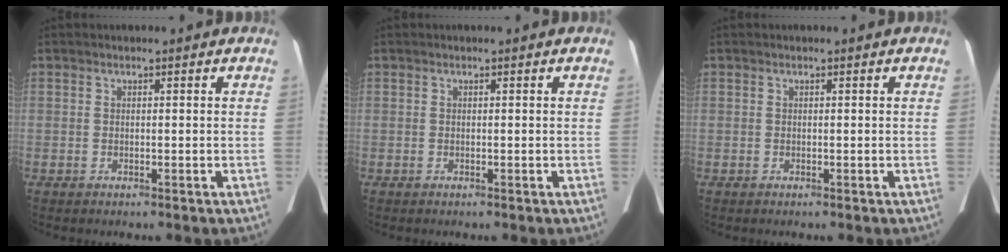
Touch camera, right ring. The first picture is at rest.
{"total": 0.0}
{"total": 0.0}